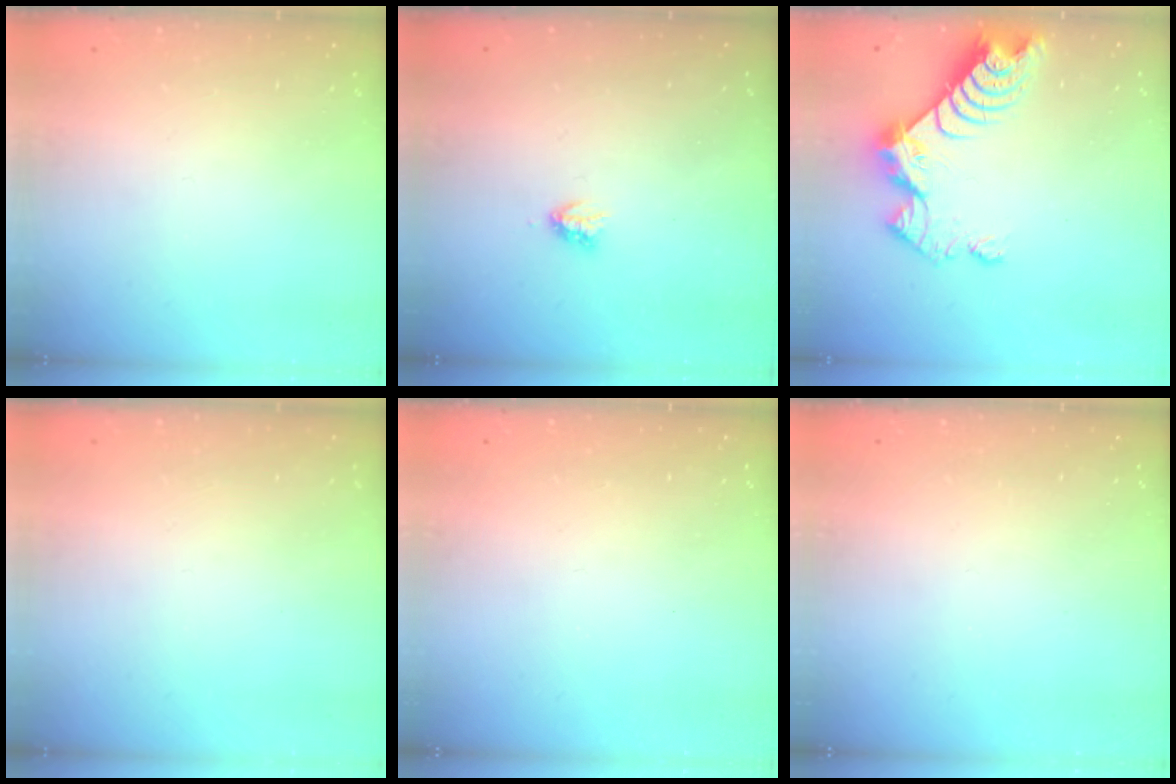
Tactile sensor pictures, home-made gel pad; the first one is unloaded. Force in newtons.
{"total": 2.9, "press": 2.9, "slide": 0.5}
{"total": 9.0, "press": 9.0, "slide": 0.8}
{"total": 0.0}
{"total": 0.0}
{"total": 0.0}